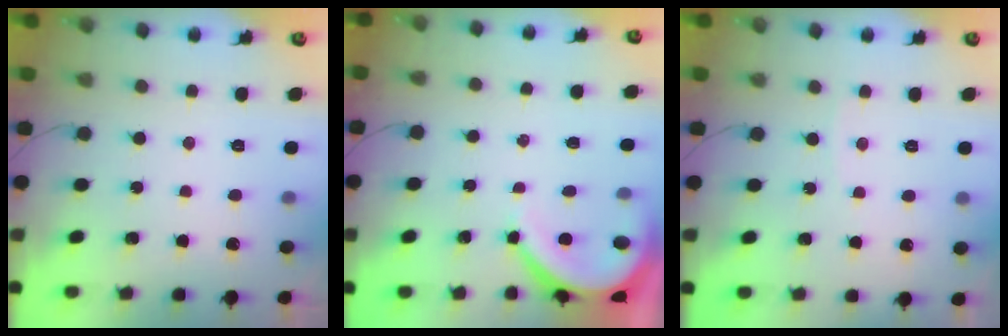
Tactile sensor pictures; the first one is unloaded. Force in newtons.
{"total": 7.0, "press": 7.0, "slide": 0.4}
{"total": 3.1, "press": 3.1, "slide": 0.4}